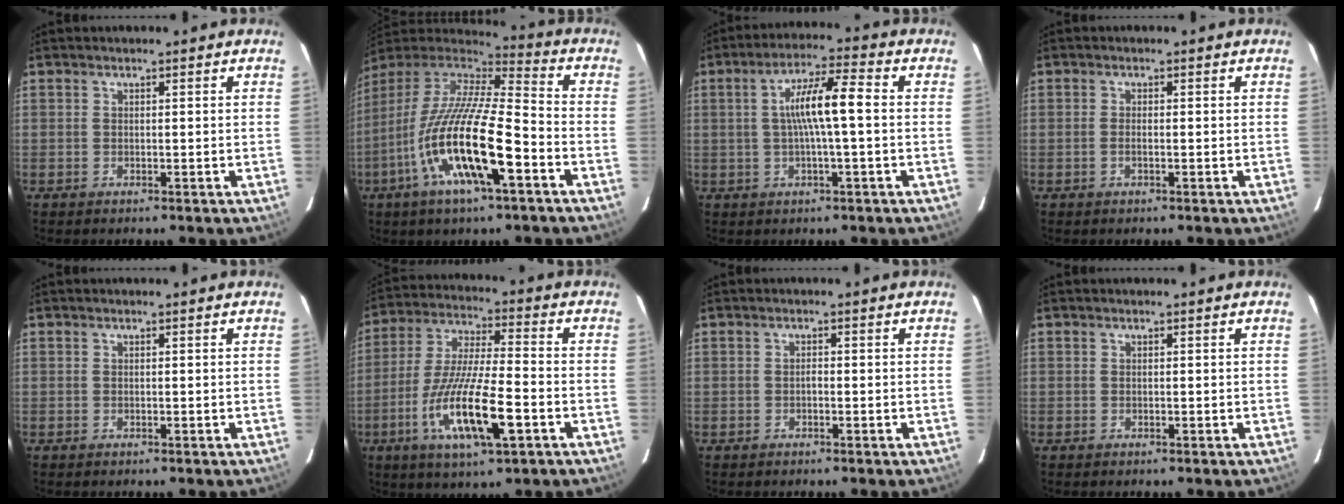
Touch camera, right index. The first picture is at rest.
{"total": 21.4, "force": [-8.3, 4.8, 19.2], "torque": [-0.355, -0.035, -0.163]}
{"total": 8.5, "force": [0.1, 0.6, 8.5], "torque": [-0.151, 0.014, 0.002]}
{"total": 0.9, "force": [-0.2, 0.2, 0.8], "torque": [-0.019, 0.001, -0.005]}
{"total": 0.0}
{"total": 16.4, "force": [-6.2, 3.1, 14.8], "torque": [-0.303, -0.021, -0.117]}
{"total": 0.6, "force": [-0.3, 0.3, 0.4], "torque": [-0.004, 0.005, -0.007]}
{"total": 0.0}